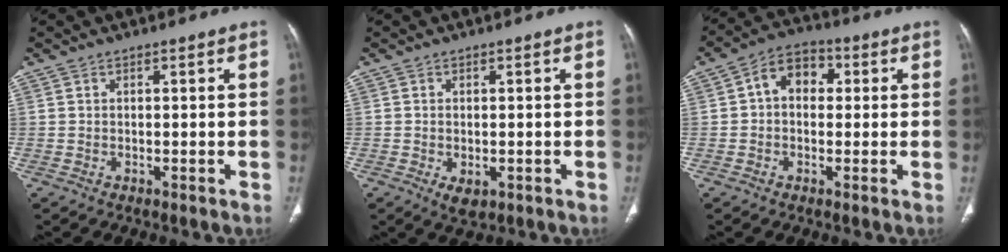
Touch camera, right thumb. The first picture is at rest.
{"total": 2.9, "force": [-0.9, 1.8, 2.2], "torque": [-0.035, -0.005, -0.008]}
{"total": 7.5, "force": [1.0, 5.6, 5.0], "torque": [-0.050, 0.021, 0.004]}